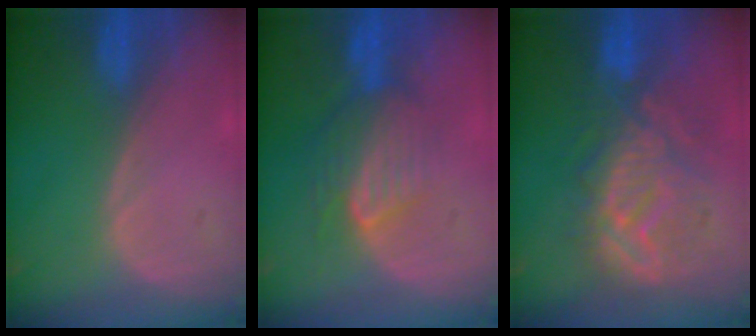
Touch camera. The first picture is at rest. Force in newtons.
{"total": 7.6, "press": 7.2, "slide": 2.2}
{"total": 10.2, "press": 10.0, "slide": 2.1}